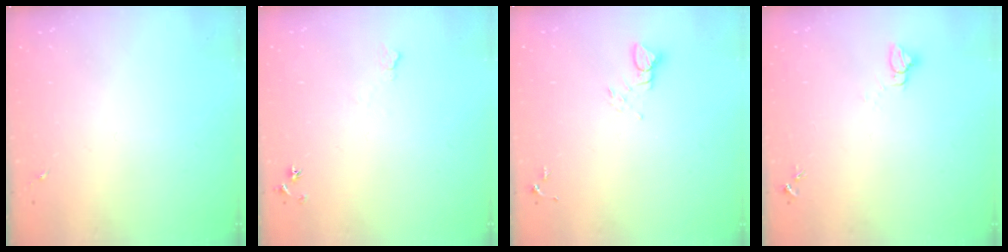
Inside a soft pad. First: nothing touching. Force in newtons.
{"total": 6.5, "press": 6.4, "slide": 0.8}
{"total": 4.0, "press": 4.0, "slide": 0.1}
{"total": 3.2, "press": 3.2, "slide": 0.1}